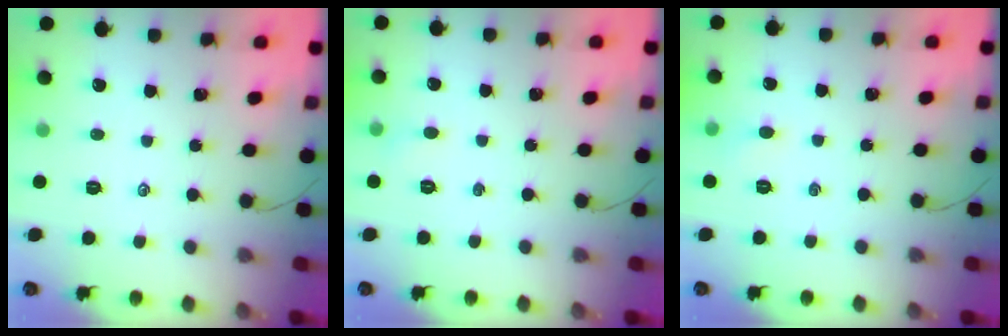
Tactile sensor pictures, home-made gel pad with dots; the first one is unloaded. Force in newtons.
{"total": 2.8, "press": 2.6, "slide": 1.0}
{"total": 3.7, "press": 3.5, "slide": 1.2}